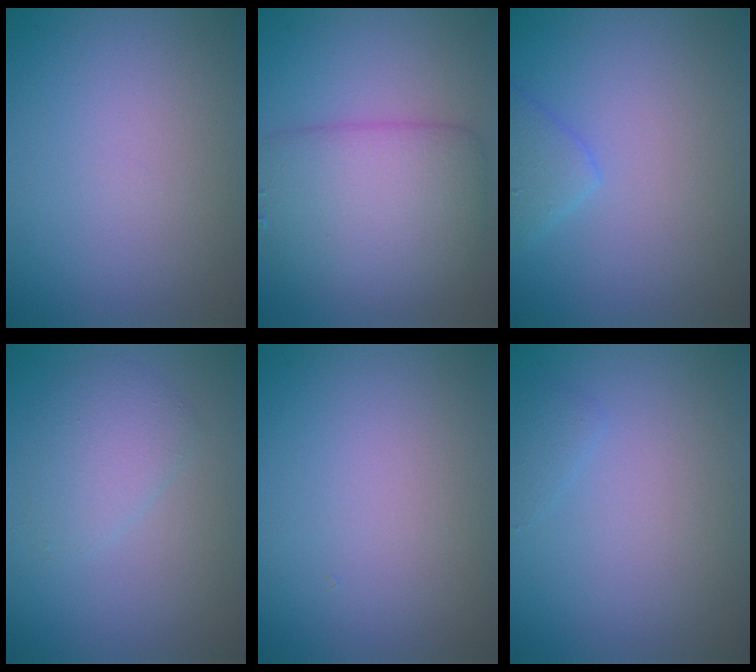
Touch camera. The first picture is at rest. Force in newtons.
{"total": 7.0, "press": 7.0, "slide": 0.2}
{"total": 2.2, "press": 2.2, "slide": 0.2}
{"total": 2.6, "press": 2.6, "slide": 0.2}
{"total": 0.0}
{"total": 0.8, "press": 0.8, "slide": 0.0}